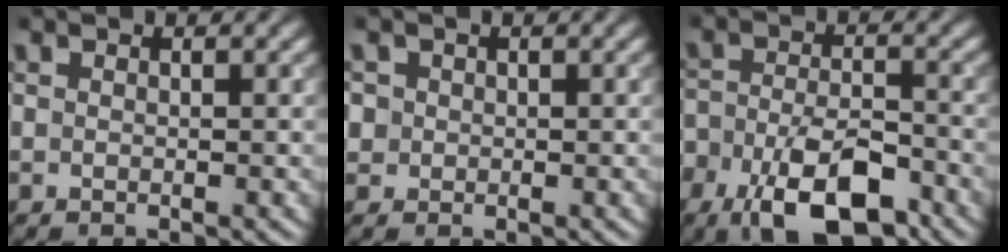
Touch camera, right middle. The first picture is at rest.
{"total": 1.3, "force": [0.2, 1.3, 0.2], "torque": [0.003, 0.001, 0.001]}
{"total": 8.6, "force": [-5.1, 4.2, 5.6], "torque": [-0.102, -0.018, -0.076]}